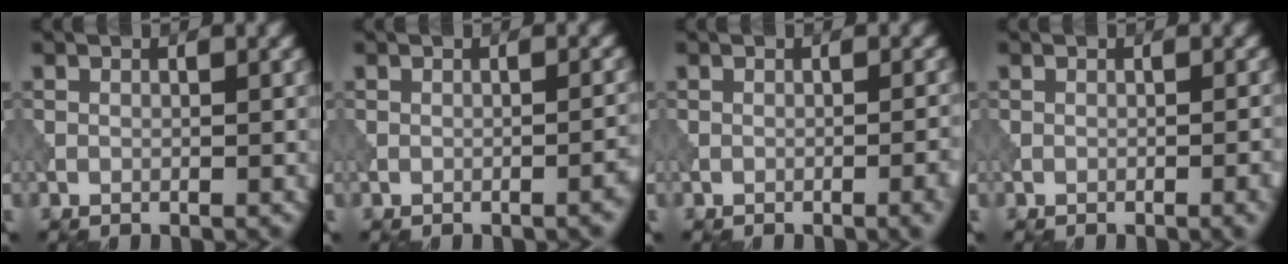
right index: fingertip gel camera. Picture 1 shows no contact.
{"total": 1.5, "force": [-0.6, 0.3, 1.3], "torque": [-0.013, 0.005, -0.010]}
{"total": 2.5, "force": [-0.9, 0.7, 2.3], "torque": [-0.025, 0.003, -0.014]}
{"total": 1.9, "force": [-0.7, 0.5, 1.8], "torque": [-0.019, 0.002, -0.010]}